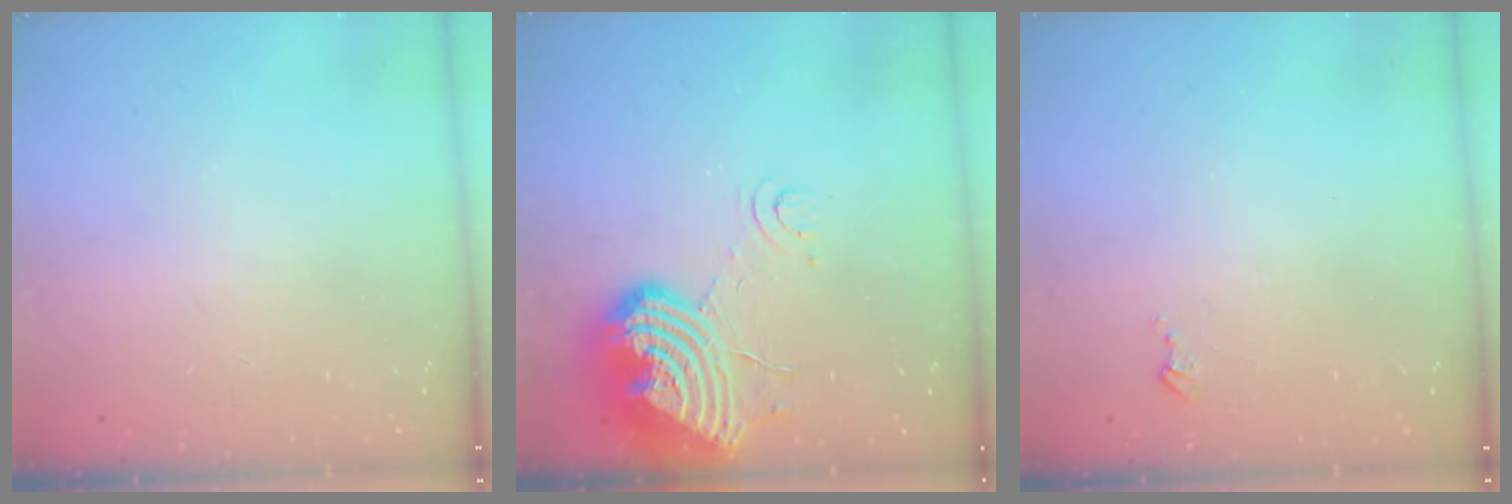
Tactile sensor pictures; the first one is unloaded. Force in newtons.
{"total": 18.8, "press": 18.6, "slide": 2.6}
{"total": 2.5, "press": 2.5, "slide": 0.3}